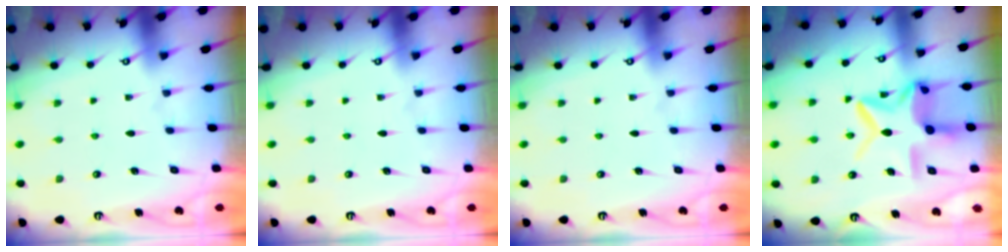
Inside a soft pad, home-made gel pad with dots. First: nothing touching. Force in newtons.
{"total": 0.0}
{"total": 0.0}
{"total": 13.5, "press": 13.5, "slide": 1.2}